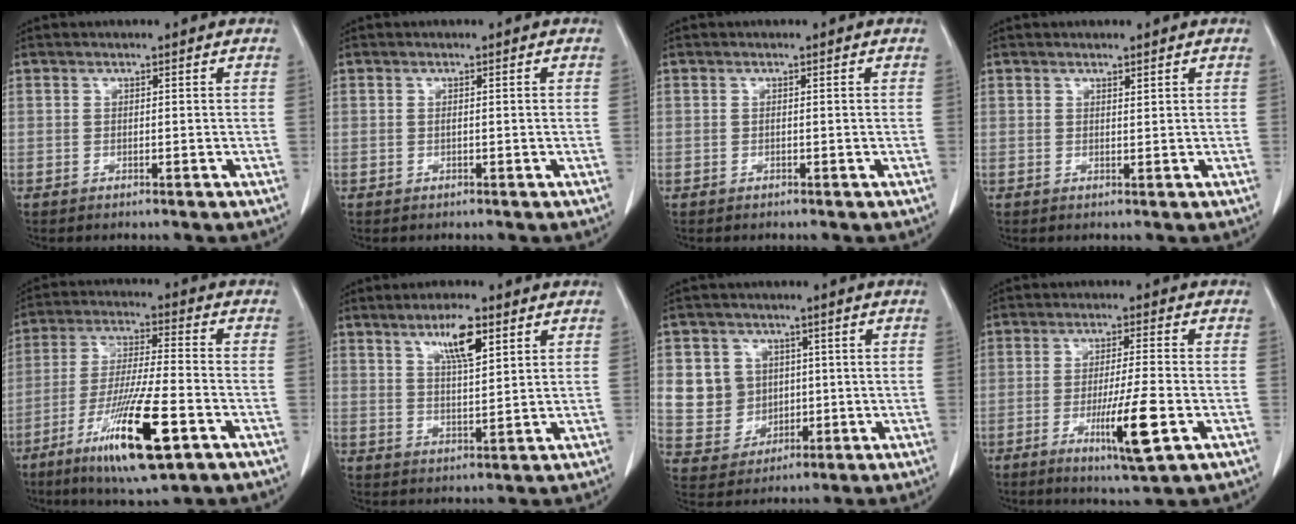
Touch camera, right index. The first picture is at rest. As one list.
[{"total": 0.7, "force": [0.0, 0.1, 0.6], "torque": [-0.016, 0.000, 0.003]}, {"total": 0.0}, {"total": 0.6, "force": [0.5, 0.1, 0.2], "torque": [-0.007, -0.006, 0.008]}, {"total": 15.7, "force": [-7.3, 1.8, 13.7], "torque": [-0.262, -0.032, -0.125]}, {"total": 6.8, "force": [3.8, 1.4, 5.5], "torque": [-0.100, 0.000, 0.067]}, {"total": 7.8, "force": [1.6, 7.3, 2.2], "torque": [-0.052, 0.017, 0.040]}, {"total": 9.3, "force": [-3.1, 0.1, 8.7], "torque": [-0.149, -0.023, -0.052]}]